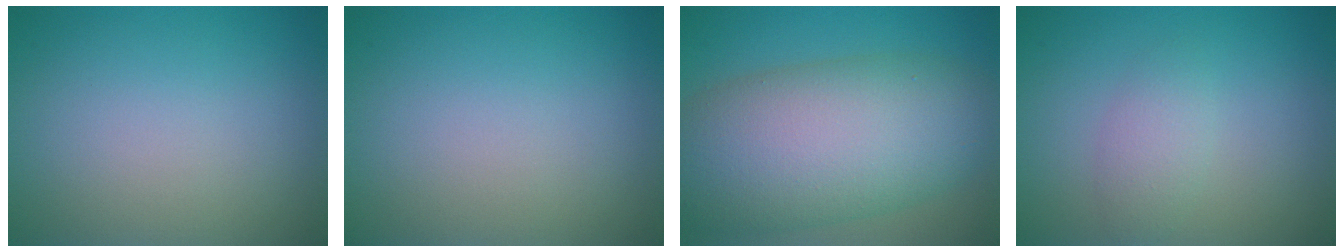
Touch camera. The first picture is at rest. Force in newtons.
{"total": 0.0}
{"total": 12.2, "press": 12.2, "slide": 0.4}
{"total": 1.9, "press": 1.9, "slide": 0.1}